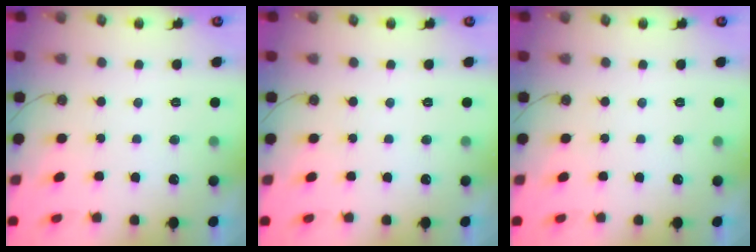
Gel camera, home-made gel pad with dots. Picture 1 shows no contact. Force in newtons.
{"total": 0.0}
{"total": 0.0}